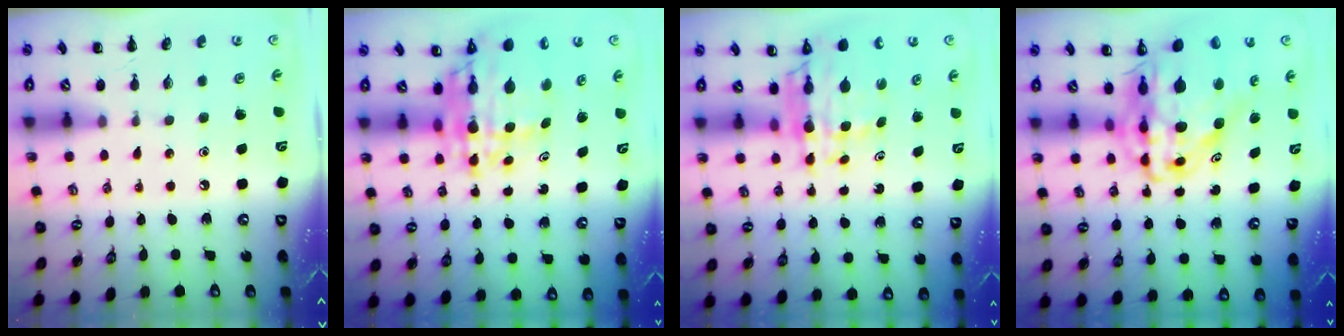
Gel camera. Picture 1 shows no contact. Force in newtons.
{"total": 12.0, "press": 11.4, "slide": 3.8}
{"total": 10.1, "press": 9.5, "slide": 3.5}
{"total": 15.5, "press": 14.8, "slide": 4.6}